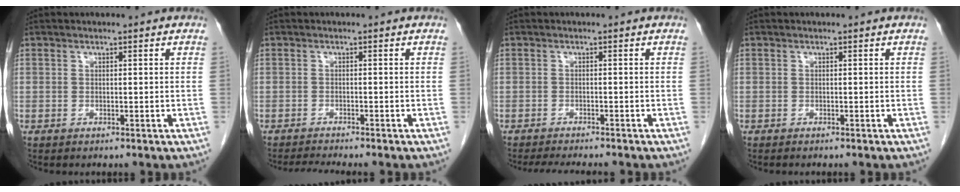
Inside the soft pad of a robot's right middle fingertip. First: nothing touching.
{"total": 3.4, "force": [-3.1, -0.6, 1.2], "torque": [-0.020, -0.012, -0.050]}
{"total": 6.8, "force": [-6.1, 0.8, 3.0], "torque": [-0.037, -0.011, -0.088]}
{"total": 1.1, "force": [-1.0, 0.2, 0.5], "torque": [-0.009, -0.001, -0.010]}